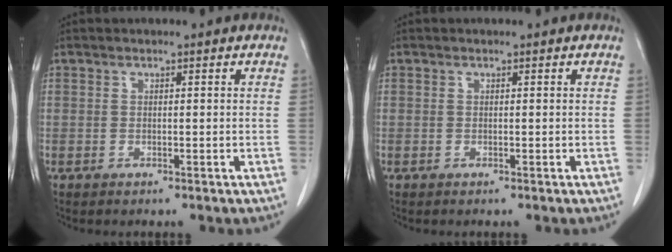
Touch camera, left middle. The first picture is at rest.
{"total": 0.0}